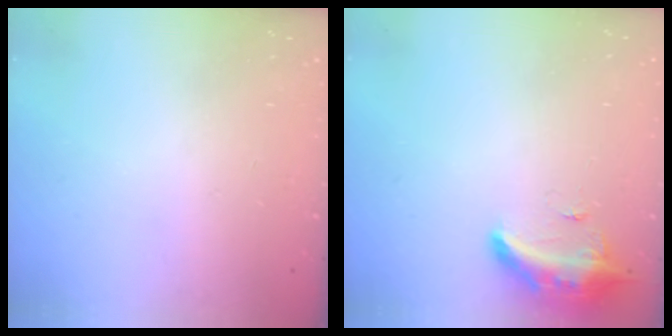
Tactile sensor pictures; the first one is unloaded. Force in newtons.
{"total": 10.4, "press": 9.8, "slide": 3.5}